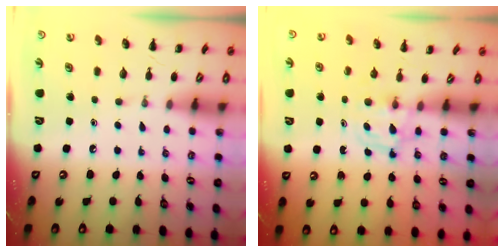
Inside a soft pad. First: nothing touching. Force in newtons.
{"total": 2.9, "press": 2.6, "slide": 1.2}